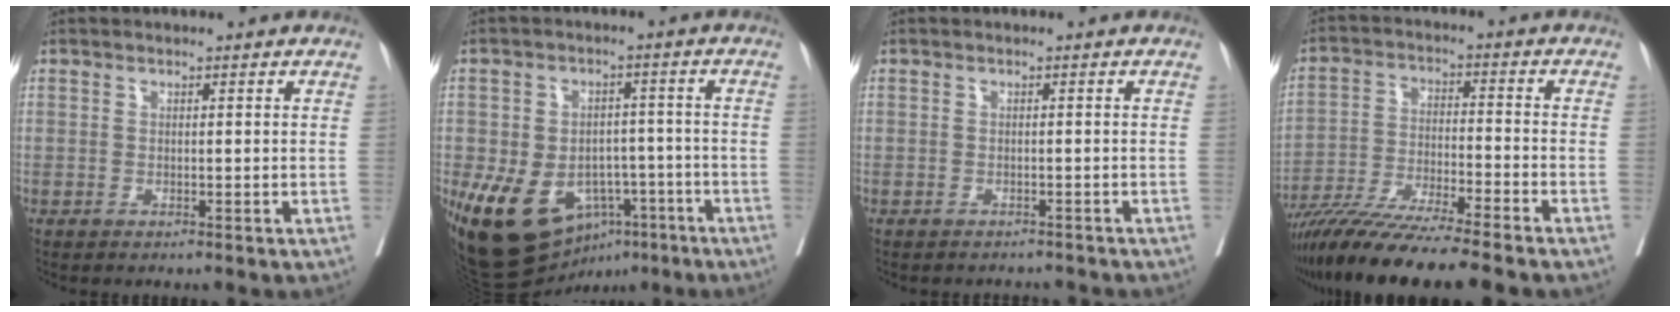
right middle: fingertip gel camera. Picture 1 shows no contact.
{"total": 16.4, "force": [-7.6, 10.7, 9.8], "torque": [-0.181, 0.010, -0.103]}
{"total": 3.6, "force": [-3.4, 1.0, 0.3], "torque": [0.003, -0.003, -0.042]}
{"total": 13.3, "force": [-11.1, -0.8, 7.2], "torque": [-0.120, -0.030, -0.192]}